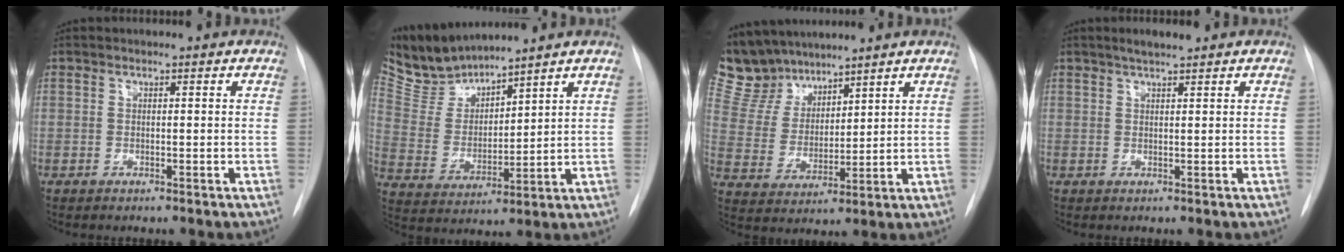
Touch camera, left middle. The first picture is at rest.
{"total": 8.7, "force": [8.5, 1.0, 1.3], "torque": [-0.045, 0.000, 0.187]}
{"total": 9.7, "force": [8.9, 3.8, 1.5], "torque": [-0.043, 0.008, 0.187]}
{"total": 2.5, "force": [2.0, 0.2, 1.5], "torque": [-0.031, 0.005, 0.034]}